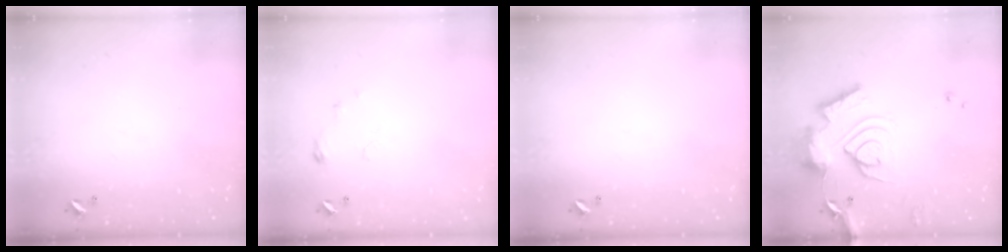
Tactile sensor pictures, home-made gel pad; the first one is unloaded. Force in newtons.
{"total": 4.5, "press": 4.5, "slide": 0.6}
{"total": 0.0}
{"total": 15.8, "press": 15.8, "slide": 1.0}